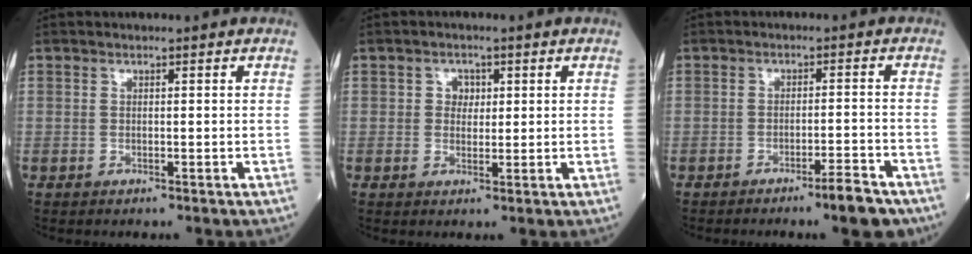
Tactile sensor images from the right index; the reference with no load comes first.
{"total": 2.3, "force": [0.6, 1.8, 1.2], "torque": [-0.013, 0.002, 0.007]}
{"total": 5.0, "force": [-3.6, 0.2, 3.5], "torque": [-0.045, -0.004, -0.054]}